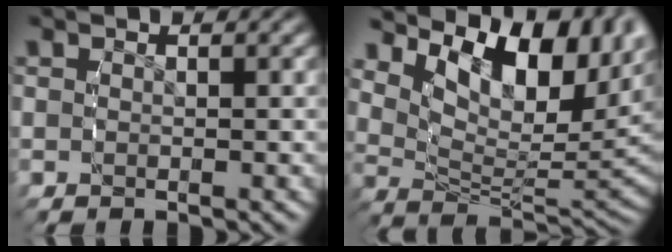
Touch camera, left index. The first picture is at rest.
{"total": 12.0, "force": [3.8, 6.3, 9.4], "torque": [-0.133, 0.006, 0.059]}